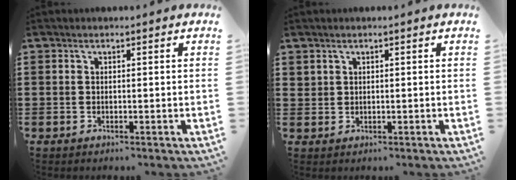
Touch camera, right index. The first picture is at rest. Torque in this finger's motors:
{"motor_torque": [-0.31, 0.41, 0.07, 0.01]}